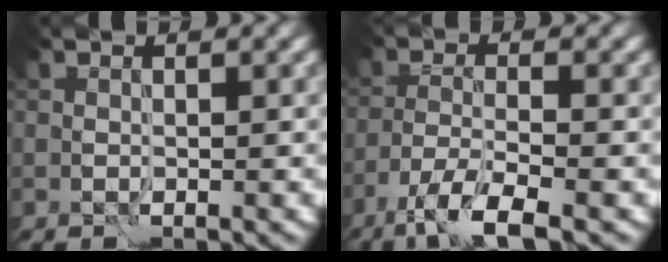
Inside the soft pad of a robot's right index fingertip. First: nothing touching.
{"total": 5.6, "force": [-3.8, 1.2, 3.9], "torque": [-0.073, -0.007, -0.074]}